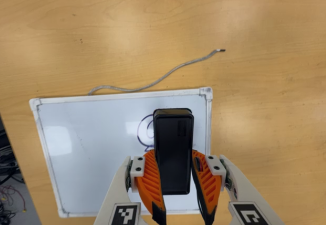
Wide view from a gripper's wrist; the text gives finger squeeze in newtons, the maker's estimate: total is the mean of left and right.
{"total": 9.4, "left": 7.6, "right": 11.1}